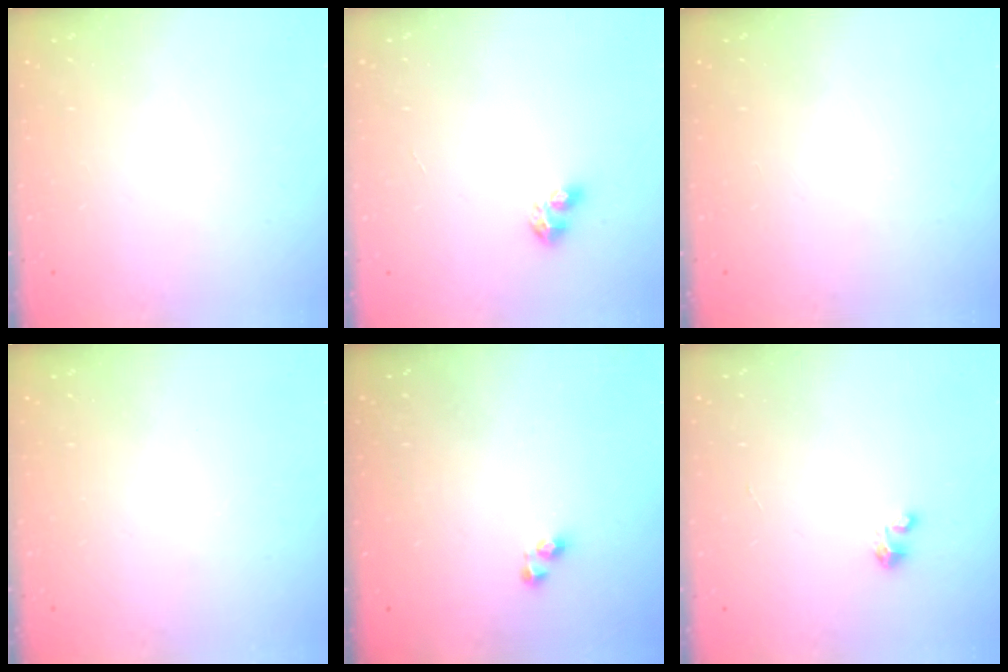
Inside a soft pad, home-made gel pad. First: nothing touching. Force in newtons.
{"total": 4.7, "press": 4.6, "slide": 0.9}
{"total": 0.0}
{"total": 0.0}
{"total": 3.7, "press": 3.7, "slide": 0.2}
{"total": 2.1, "press": 2.1, "slide": 0.1}